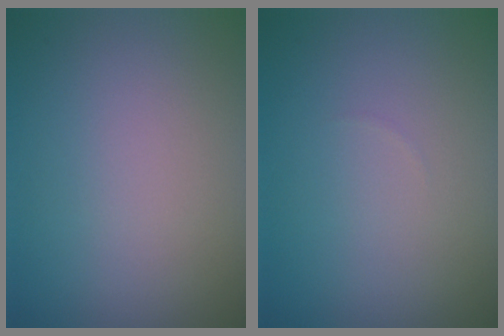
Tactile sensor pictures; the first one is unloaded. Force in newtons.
{"total": 0.0}